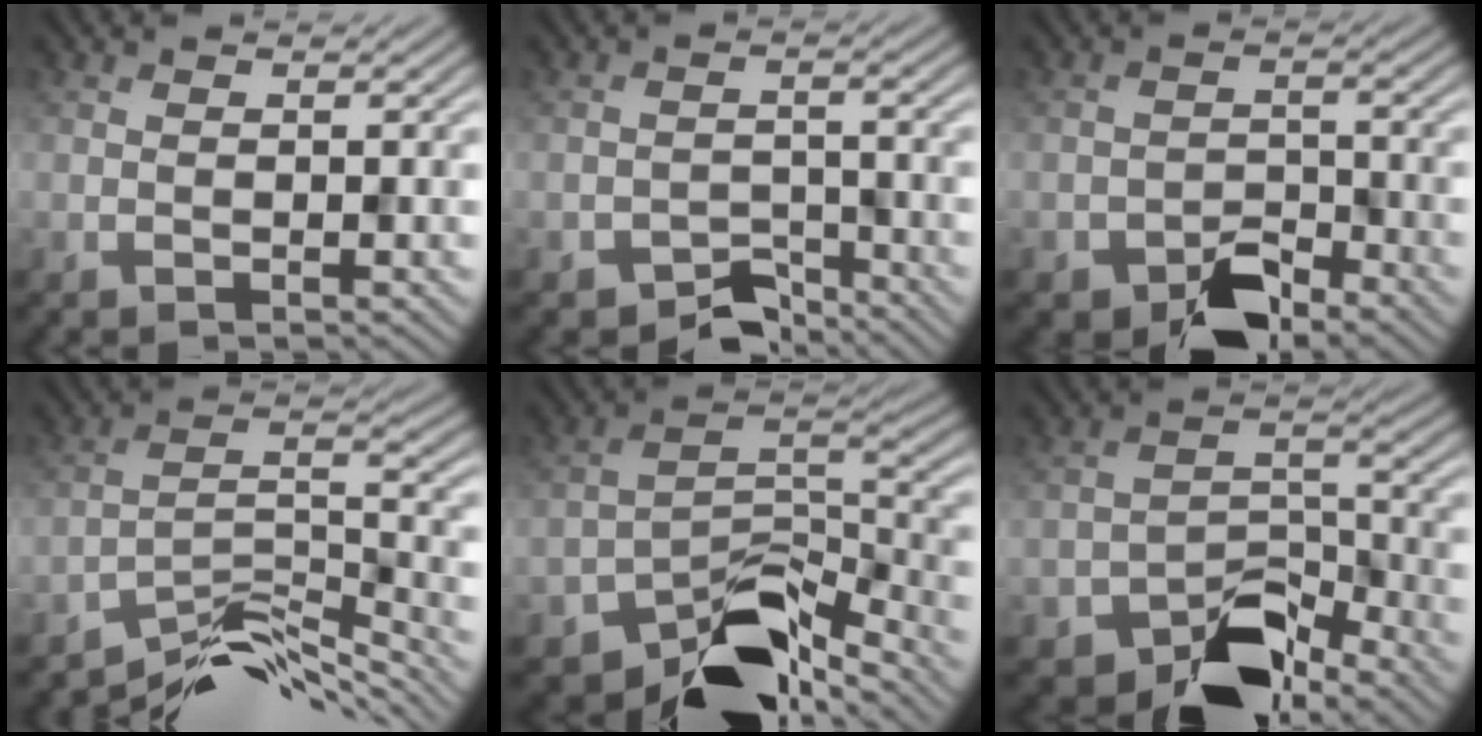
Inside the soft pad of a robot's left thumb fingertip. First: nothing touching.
{"total": 4.0, "force": [-3.3, 1.7, 1.2], "torque": [-0.017, 0.001, -0.061]}
{"total": 5.0, "force": [-3.5, 2.5, 2.5], "torque": [-0.039, 0.000, -0.066]}
{"total": 9.8, "force": [-8.2, 2.3, 4.9], "torque": [-0.085, 0.001, -0.148]}
{"total": 11.6, "force": [-8.6, 5.2, 5.8], "torque": [-0.087, -0.005, -0.152]}
{"total": 9.5, "force": [-7.3, 4.0, 4.5], "torque": [-0.060, -0.001, -0.136]}